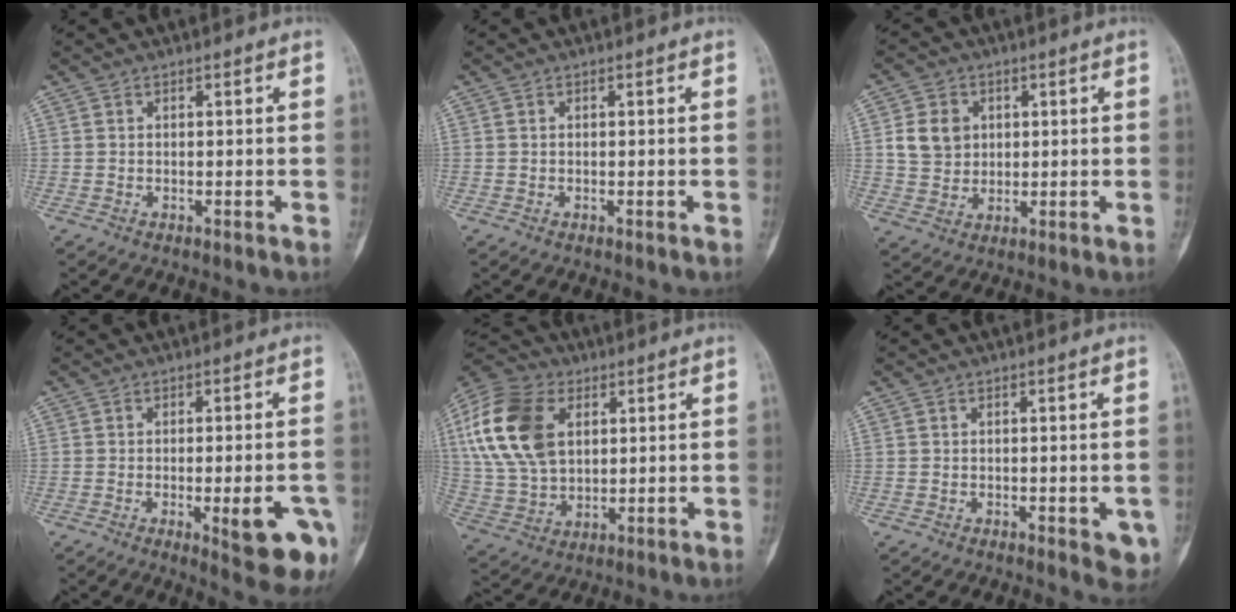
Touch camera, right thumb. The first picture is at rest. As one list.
[{"total": 0.0}, {"total": 7.2, "force": [1.7, 6.2, 3.4], "torque": [-0.040, -0.005, 0.035]}, {"total": 11.8, "force": [-3.9, 3.4, 10.6], "torque": [-0.115, 0.002, -0.037]}, {"total": 18.4, "force": [5.2, 12.1, 12.8], "torque": [-0.254, -0.001, 0.097]}, {"total": 4.1, "force": [-1.3, 1.9, 3.4], "torque": [-0.011, -0.003, -0.014]}]